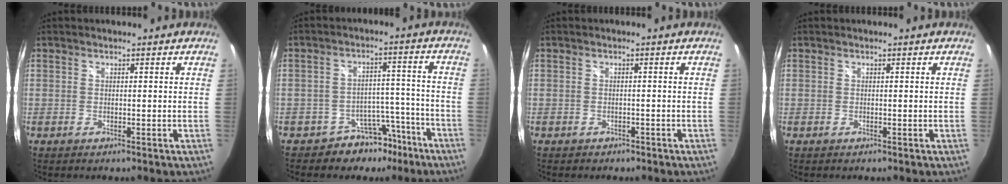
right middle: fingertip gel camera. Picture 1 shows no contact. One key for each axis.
{"total": 8.3, "fx": -6.3, "fy": 5.3, "fz": 1.2, "tx": -0.010, "ty": 0.037, "tz": -0.084}
{"total": 1.4, "fx": -1.0, "fy": 1.0, "fz": 0.2, "tx": -0.008, "ty": 0.000, "tz": -0.013}
{"total": 0.0}